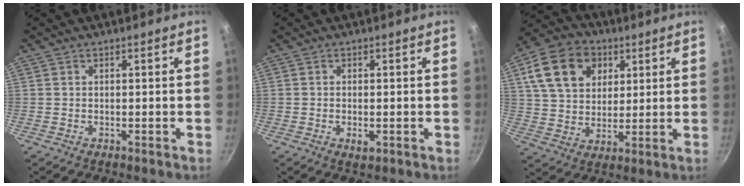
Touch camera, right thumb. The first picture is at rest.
{"total": 2.3, "force": [-0.6, 1.0, 1.9], "torque": [-0.037, -0.003, -0.012]}
{"total": 15.8, "force": [6.0, 11.8, 8.7], "torque": [-0.135, -0.003, 0.101]}